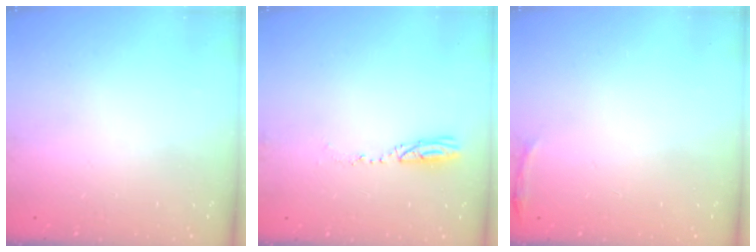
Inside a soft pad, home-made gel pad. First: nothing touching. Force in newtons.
{"total": 3.6, "press": 3.5, "slide": 0.7}
{"total": 3.0, "press": 1.9, "slide": 2.3}